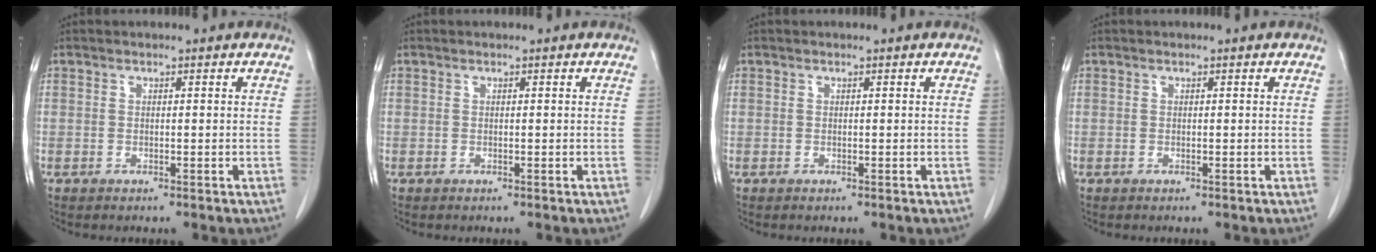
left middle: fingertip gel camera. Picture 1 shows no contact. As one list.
[{"total": 0.0}, {"total": 0.0}, {"total": 0.0}]